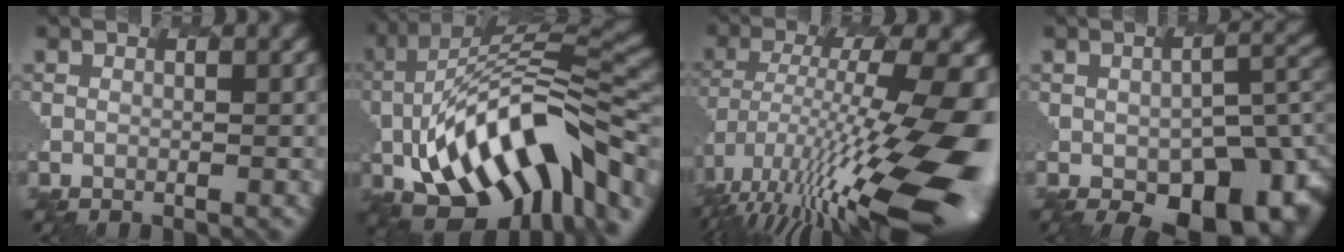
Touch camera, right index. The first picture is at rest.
{"total": 14.4, "force": [-3.6, 7.1, 12.0], "torque": [-0.215, 0.018, -0.058]}
{"total": 15.4, "force": [-4.5, 4.4, 14.0], "torque": [-0.260, 0.004, -0.067]}
{"total": 12.2, "force": [-6.7, 5.9, 8.3], "torque": [-0.090, -0.021, -0.080]}